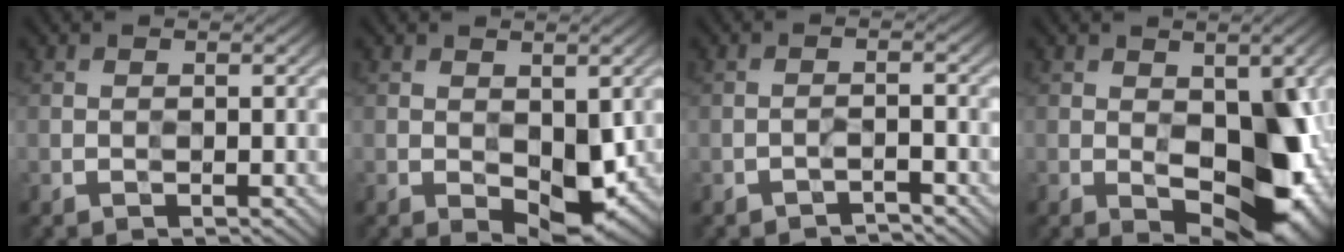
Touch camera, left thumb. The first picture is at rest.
{"total": 5.9, "force": [-1.1, 3.4, 4.8], "torque": [-0.077, -0.007, -0.008]}
{"total": 1.6, "force": [-1.5, -0.5, -0.6], "torque": [0.013, 0.009, -0.030]}
{"total": 12.0, "force": [-1.8, 6.7, 9.8], "torque": [-0.124, -0.004, -0.014]}